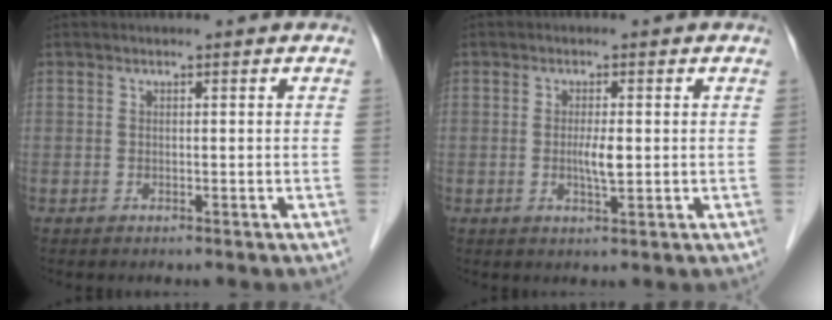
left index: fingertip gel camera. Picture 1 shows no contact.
{"total": 2.6, "force": [-0.2, 0.4, 2.6], "torque": [-0.051, -0.007, -0.003]}